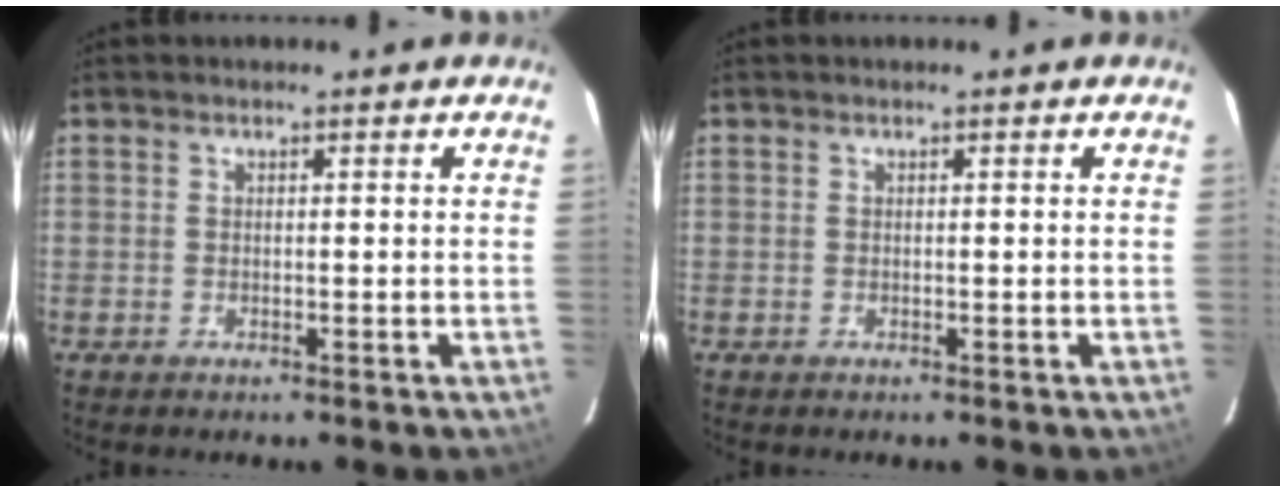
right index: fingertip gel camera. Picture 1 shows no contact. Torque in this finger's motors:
{"motor_torque": [0.00, 0.00, 0.00, 0.00]}